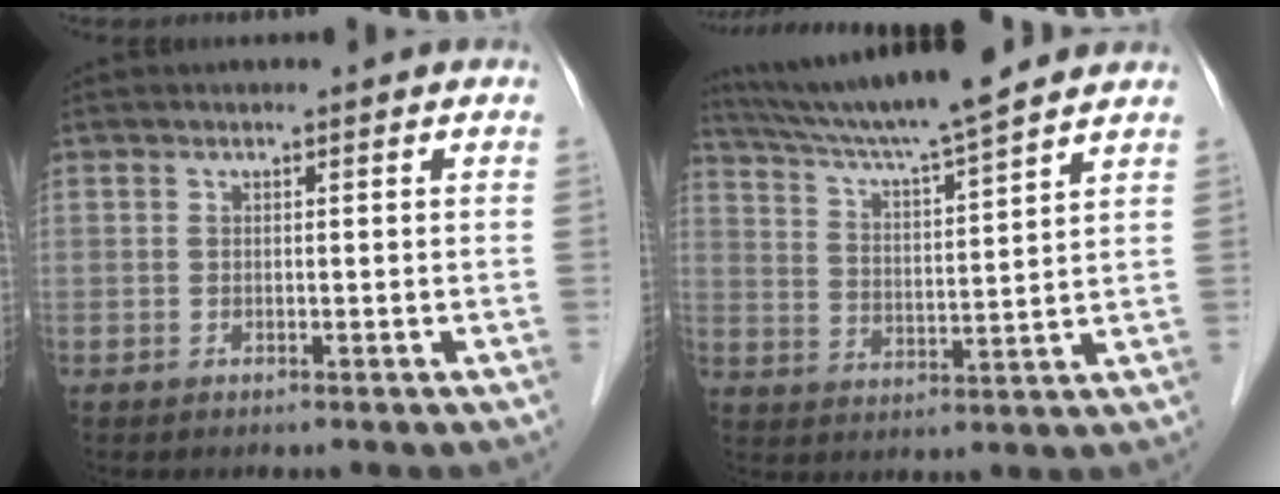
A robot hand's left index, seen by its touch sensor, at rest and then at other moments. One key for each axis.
{"total": 14.7, "fx": 13.0, "fy": -0.8, "fz": 6.7, "tx": -0.125, "ty": 0.019, "tz": 0.210}